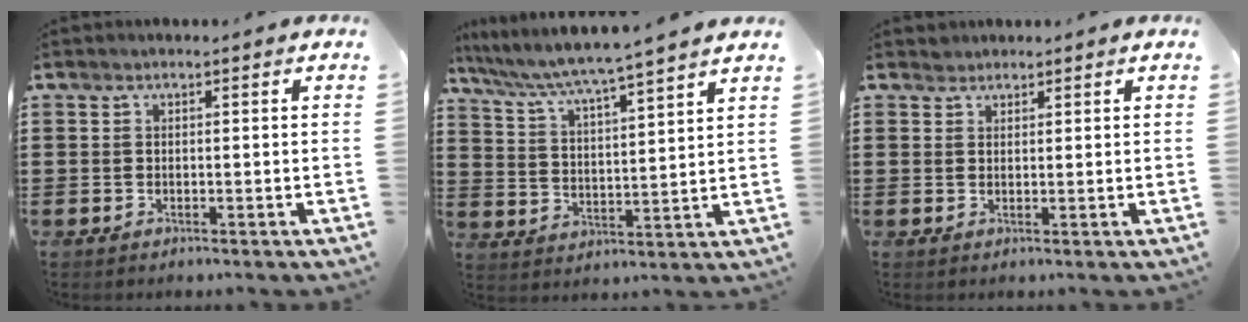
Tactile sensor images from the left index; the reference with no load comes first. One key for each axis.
{"total": 5.0, "fx": 4.5, "fy": -0.8, "fz": 2.0, "tx": -0.062, "ty": -0.036, "tz": 0.069}
{"total": 1.2, "fx": 1.1, "fy": 0.4, "fz": -0.1, "tx": -0.001, "ty": 0.001, "tz": 0.024}